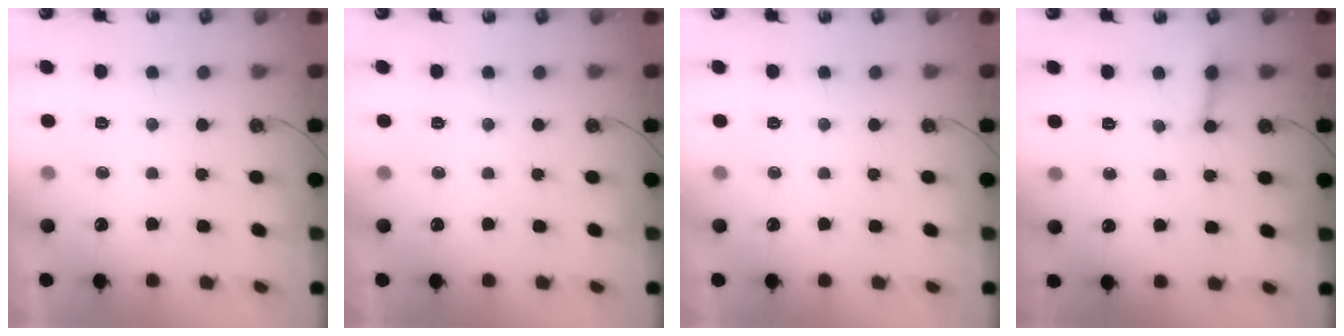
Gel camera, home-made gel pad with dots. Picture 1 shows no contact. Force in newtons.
{"total": 0.0}
{"total": 0.0}
{"total": 4.8, "press": 4.8, "slide": 0.5}